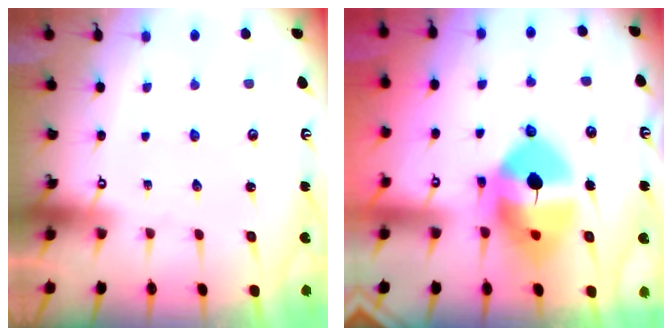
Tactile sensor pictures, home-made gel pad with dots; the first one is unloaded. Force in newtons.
{"total": 12.9, "press": 12.8, "slide": 1.8}